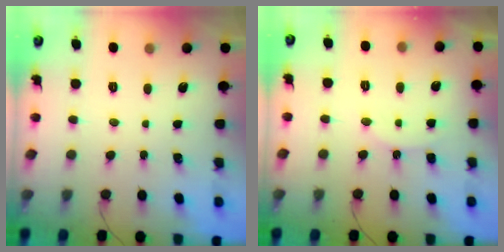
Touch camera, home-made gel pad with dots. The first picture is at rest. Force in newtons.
{"total": 7.6, "press": 7.6, "slide": 0.7}